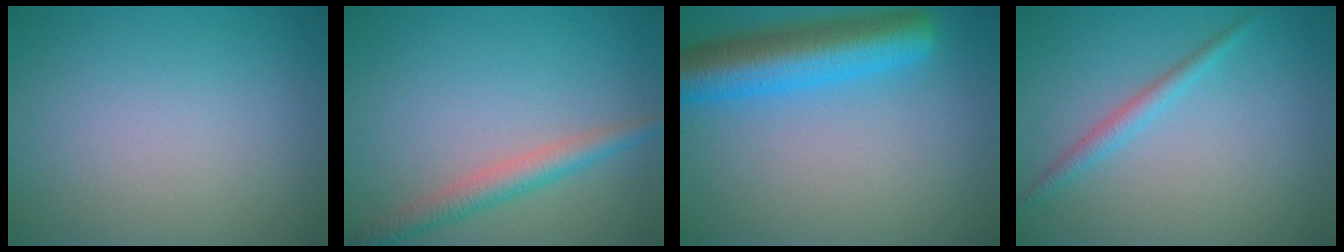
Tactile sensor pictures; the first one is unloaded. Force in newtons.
{"total": 2.9, "press": 2.9, "slide": 0.1}
{"total": 7.7, "press": 7.7, "slide": 0.3}
{"total": 1.8, "press": 1.8, "slide": 0.1}